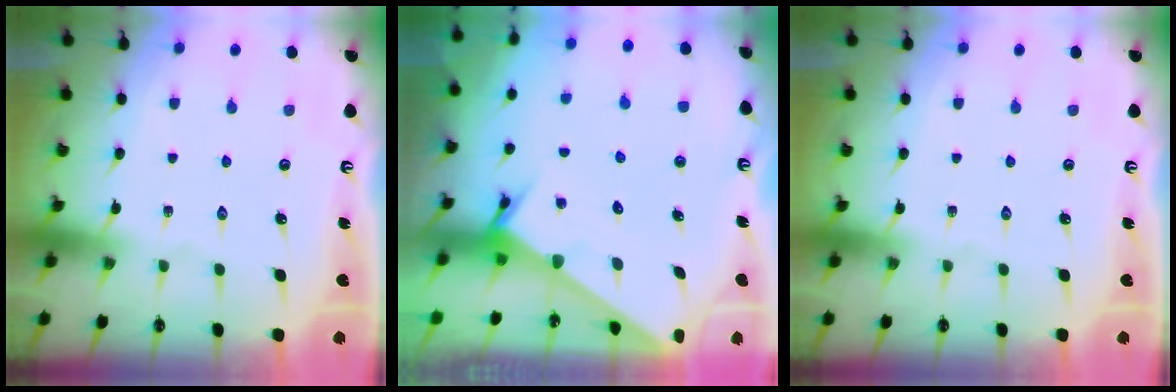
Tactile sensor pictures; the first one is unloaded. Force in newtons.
{"total": 3.4, "press": 3.4, "slide": 0.1}
{"total": 0.0}